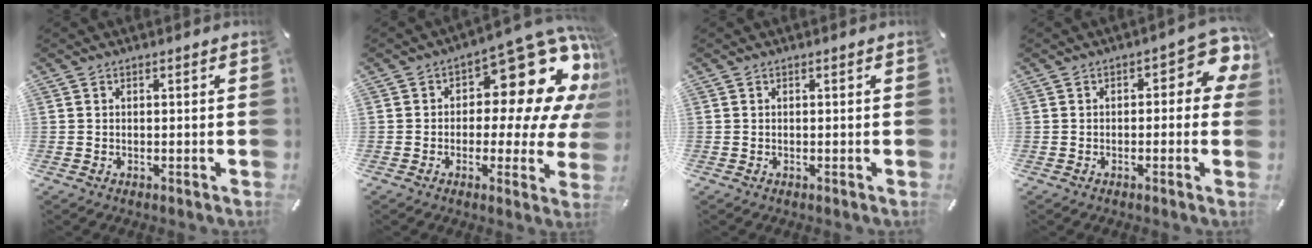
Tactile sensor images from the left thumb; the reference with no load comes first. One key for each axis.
{"total": 18.5, "fx": 8.2, "fy": 9.1, "fz": 13.9, "tx": -0.175, "ty": -0.071, "tz": 0.132}
{"total": 0.0}
{"total": 7.3, "fx": 1.4, "fy": 3.6, "fz": 6.2, "tx": -0.078, "ty": -0.009, "tz": 0.018}